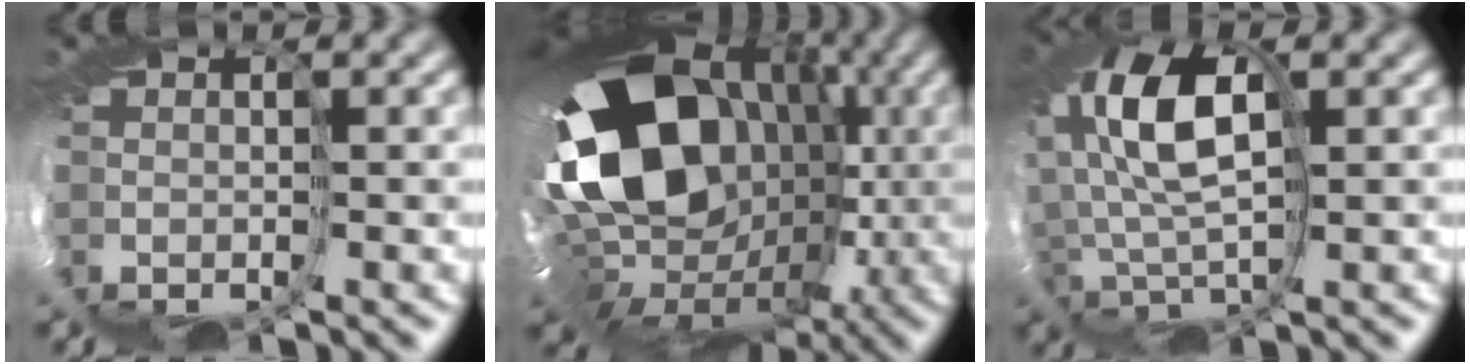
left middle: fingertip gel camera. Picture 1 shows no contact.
{"total": 16.5, "force": [3.7, 12.6, 10.0], "torque": [-0.157, 0.007, 0.044]}
{"total": 7.9, "force": [3.9, 3.1, 6.1], "torque": [-0.145, 0.021, 0.053]}